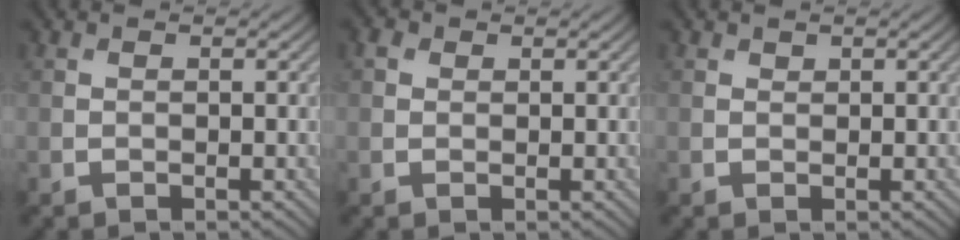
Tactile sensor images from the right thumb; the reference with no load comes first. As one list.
[{"total": 1.1, "force": [0.5, 0.9, 0.4], "torque": [-0.007, 0.002, 0.006]}, {"total": 0.5, "force": [0.4, 0.3, 0.0], "torque": [-0.001, -0.002, 0.009]}]